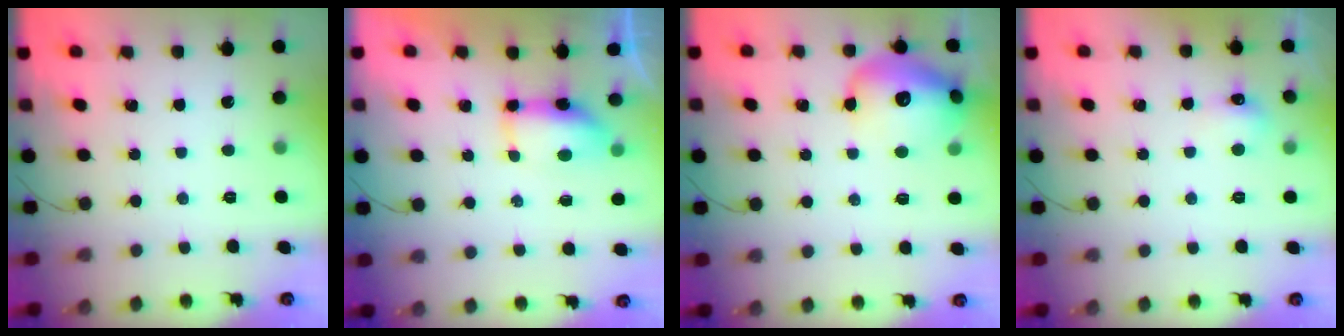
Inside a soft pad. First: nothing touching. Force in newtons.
{"total": 7.1, "press": 7.0, "slide": 1.4}
{"total": 18.1, "press": 17.9, "slide": 2.0}
{"total": 5.4, "press": 5.2, "slide": 1.5}